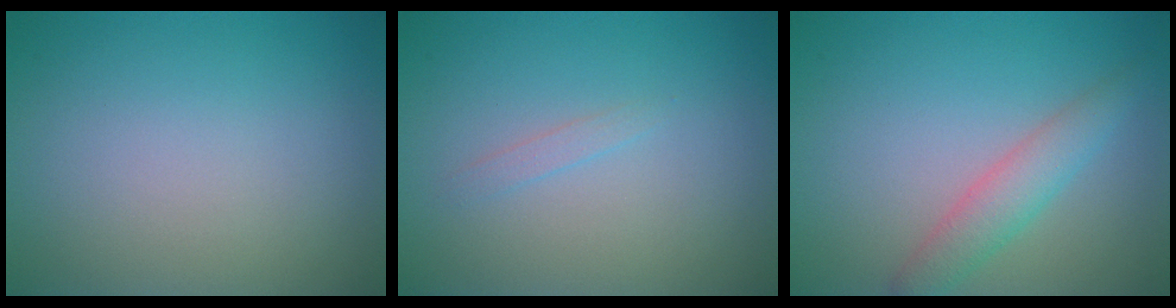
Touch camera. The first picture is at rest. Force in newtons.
{"total": 0.7, "press": 0.7, "slide": 0.0}
{"total": 2.8, "press": 2.8, "slide": 0.1}